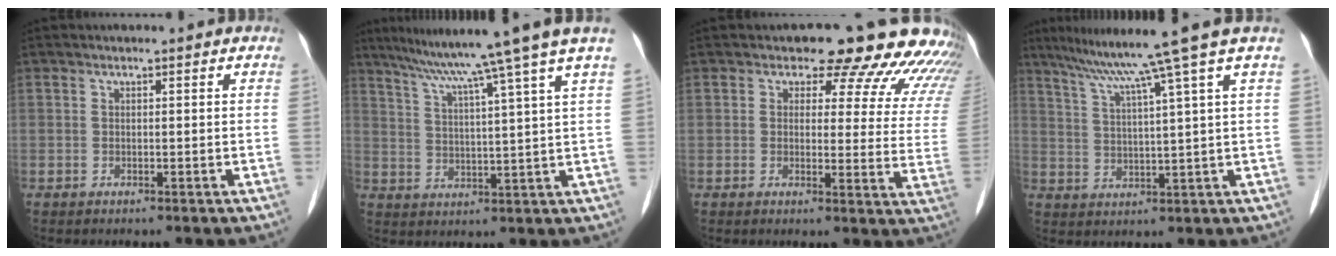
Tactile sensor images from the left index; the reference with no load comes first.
{"total": 14.0, "force": [10.8, -2.5, 8.5], "torque": [-0.136, -0.005, 0.149]}
{"total": 17.2, "force": [15.8, 5.2, 4.5], "torque": [-0.012, -0.068, 0.137]}
{"total": 11.3, "force": [8.1, -3.2, 7.1], "torque": [-0.113, -0.002, 0.122]}